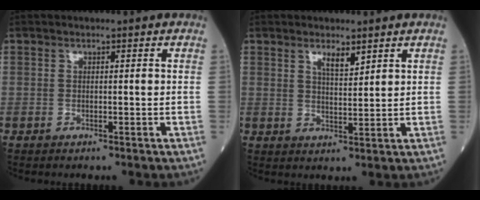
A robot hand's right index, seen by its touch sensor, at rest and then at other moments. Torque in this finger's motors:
{"motor_torque": [0.36, 0.30, 0.21, 0.06]}